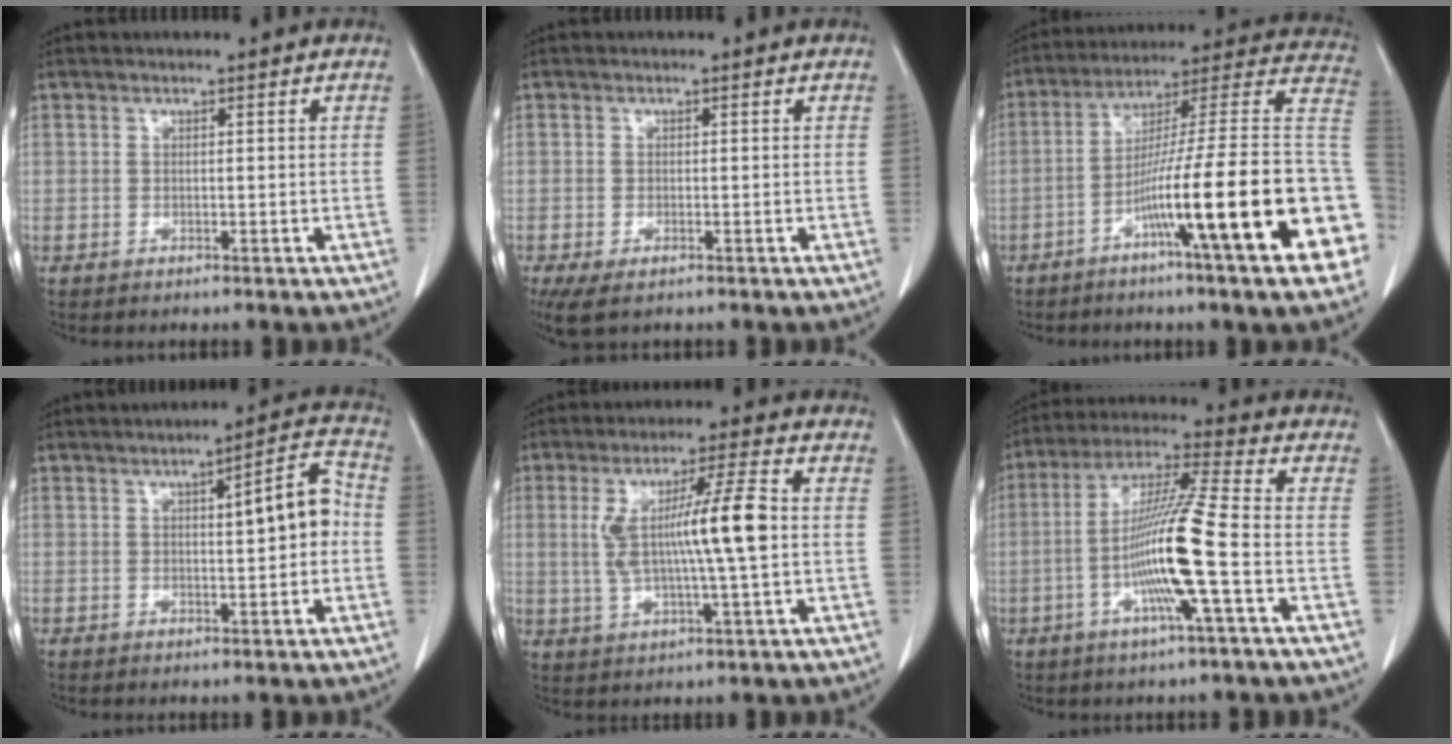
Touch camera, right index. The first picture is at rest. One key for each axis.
{"total": 4.7, "fx": -2.9, "fy": 2.0, "fz": 3.2, "tx": -0.061, "ty": -0.014, "tz": -0.046}
{"total": 26.0, "fx": -8.4, "fy": 0.4, "fz": 24.6, "tx": -0.271, "ty": 0.000, "tz": -0.142}
{"total": 6.8, "fx": 0.3, "fy": 1.4, "fz": 6.7, "tx": -0.091, "ty": 0.021, "tz": 0.002}
{"total": 10.8, "fx": 0.7, "fy": 0.2, "fz": 10.8, "tx": -0.205, "ty": 0.008, "tz": 0.013}
{"total": 13.3, "fx": -3.2, "fy": -0.7, "fz": 12.9, "tx": -0.248, "ty": -0.002, "tz": -0.069}